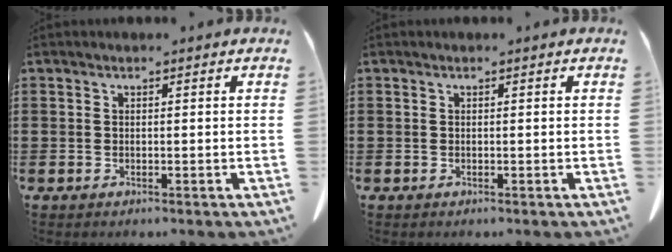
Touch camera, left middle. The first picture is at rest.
{"total": 0.0}